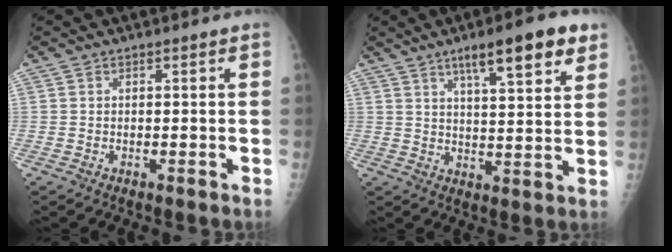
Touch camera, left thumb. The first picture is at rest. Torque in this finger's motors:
{"motor_torque": [1.24, 1.25, 0.58, -0.71, 0.03]}